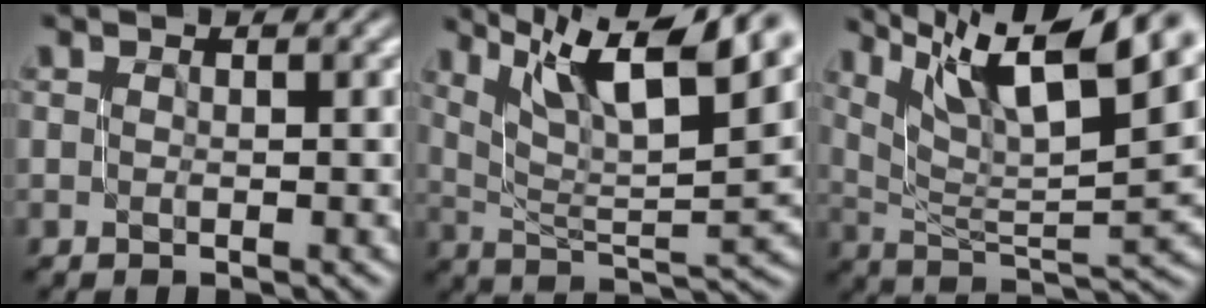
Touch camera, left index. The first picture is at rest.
{"total": 12.8, "force": [8.2, 3.3, 9.1], "torque": [-0.145, 0.012, 0.138]}
{"total": 14.1, "force": [9.1, 3.6, 10.1], "torque": [-0.159, 0.013, 0.154]}